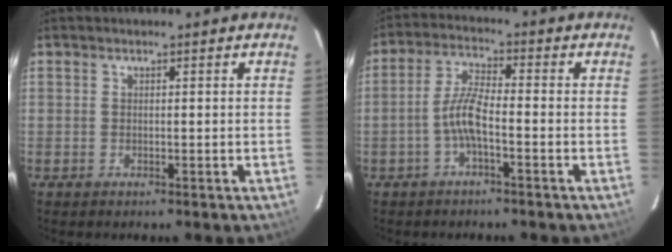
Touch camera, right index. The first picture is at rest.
{"total": 5.3, "force": [-2.2, 1.0, 4.7], "torque": [-0.102, 0.012, -0.044]}